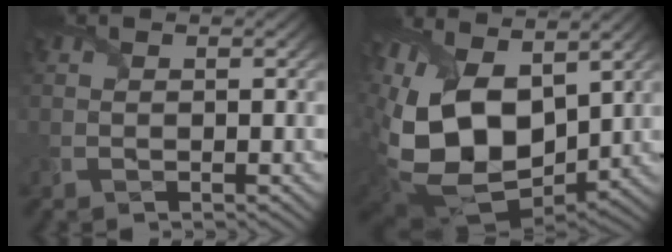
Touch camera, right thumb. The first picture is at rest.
{"total": 16.9, "force": [2.4, 10.4, 13.1], "torque": [-0.307, -0.018, 0.049]}